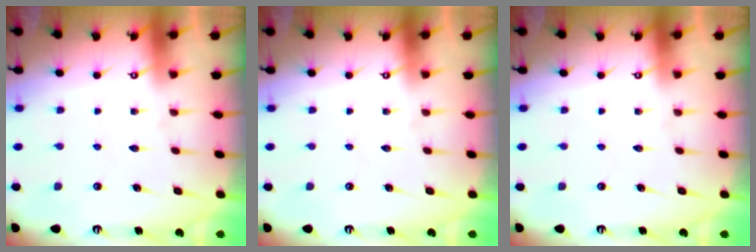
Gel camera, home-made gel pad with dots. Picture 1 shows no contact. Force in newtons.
{"total": 0.0}
{"total": 0.0}